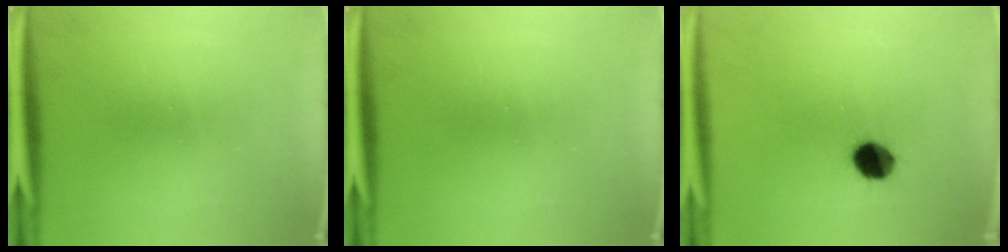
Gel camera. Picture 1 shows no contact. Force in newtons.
{"total": 0.0}
{"total": 7.5}